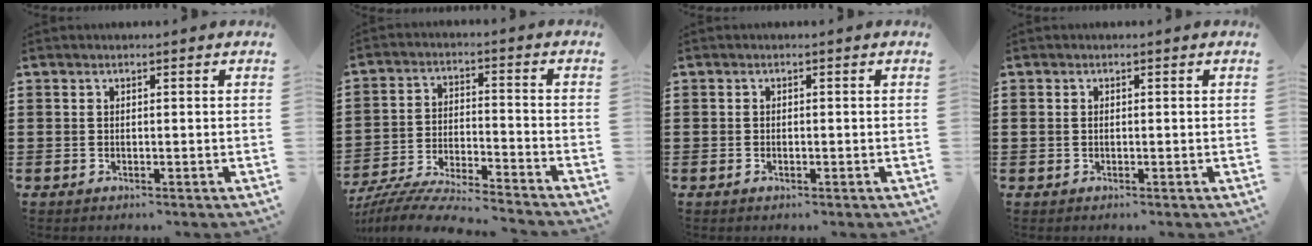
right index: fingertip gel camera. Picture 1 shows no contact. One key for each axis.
{"total": 7.5, "fx": -7.3, "fy": 0.2, "fz": 1.9, "tx": -0.049, "ty": 0.001, "tz": -0.145}
{"total": 0.5, "fx": -0.2, "fy": 0.3, "fz": 0.4, "tx": -0.009, "ty": -0.002, "tz": -0.003}
{"total": 0.8, "fx": 0.1, "fy": 0.6, "fz": 0.5, "tx": -0.012, "ty": 0.002, "tz": 0.001}